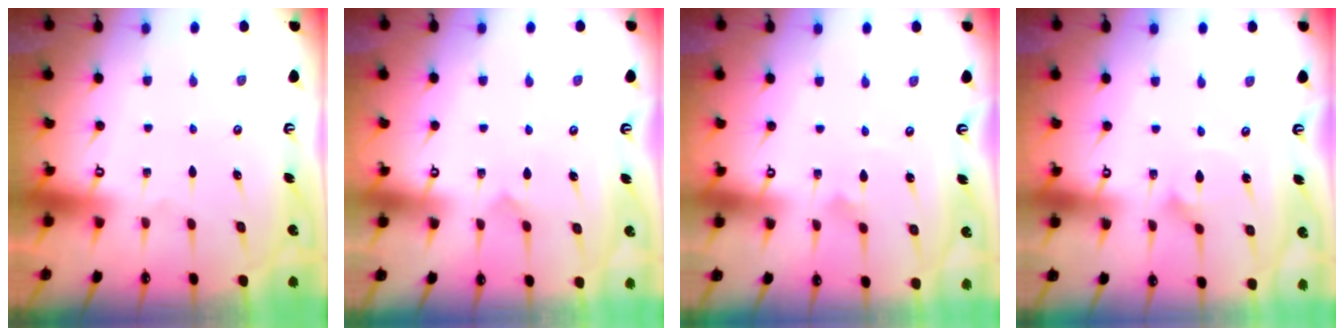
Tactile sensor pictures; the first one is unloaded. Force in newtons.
{"total": 2.7, "press": 2.7, "slide": 0.3}
{"total": 2.1, "press": 2.1, "slide": 0.1}
{"total": 2.6, "press": 2.6, "slide": 0.2}